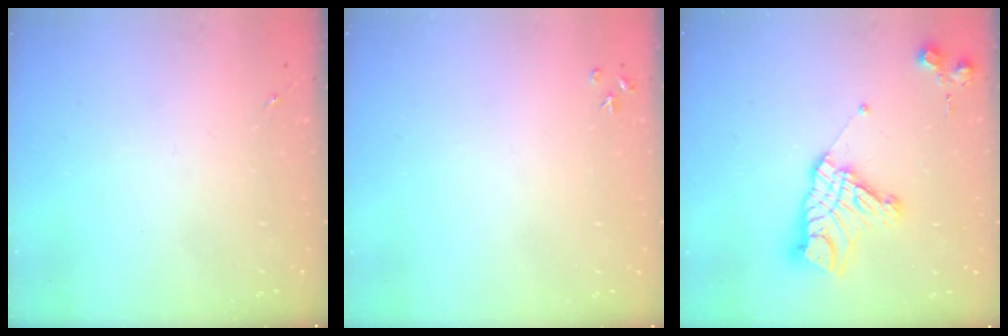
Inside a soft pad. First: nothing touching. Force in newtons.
{"total": 3.6, "press": 3.5, "slide": 0.5}
{"total": 15.8, "press": 15.8, "slide": 1.3}